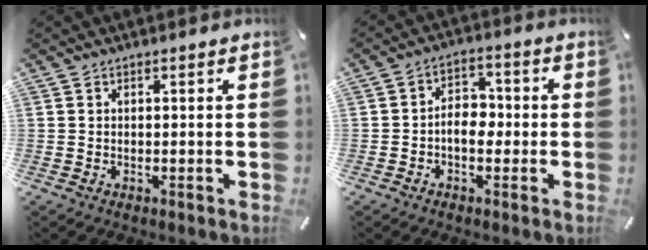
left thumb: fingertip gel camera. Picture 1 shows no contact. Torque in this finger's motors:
{"motor_torque": [-0.38, 0.67, 0.20, -0.05, 0.02]}